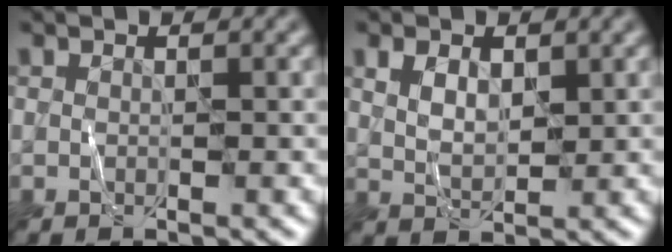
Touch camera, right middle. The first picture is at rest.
{"total": 2.6, "force": [1.2, 1.5, 1.8], "torque": [-0.040, -0.001, 0.027]}